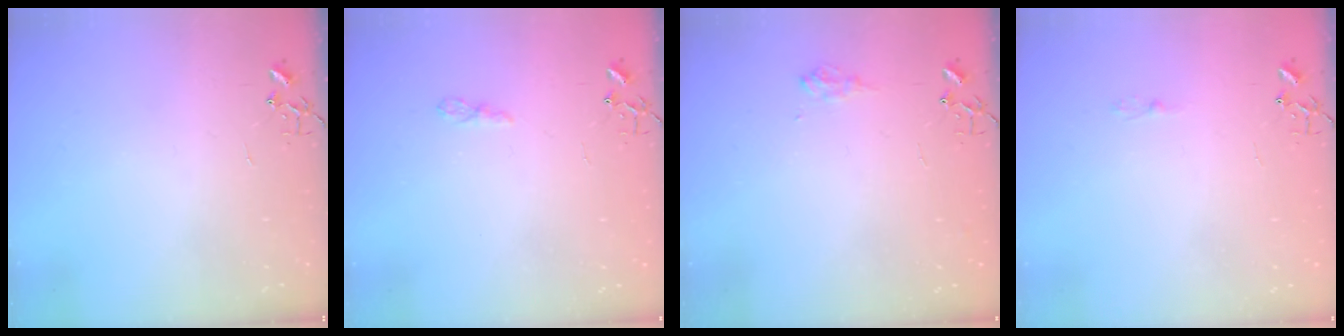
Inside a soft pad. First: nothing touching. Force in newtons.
{"total": 4.8, "press": 4.7, "slide": 0.6}
{"total": 8.0, "press": 8.0, "slide": 1.0}
{"total": 2.5, "press": 2.5, "slide": 0.3}